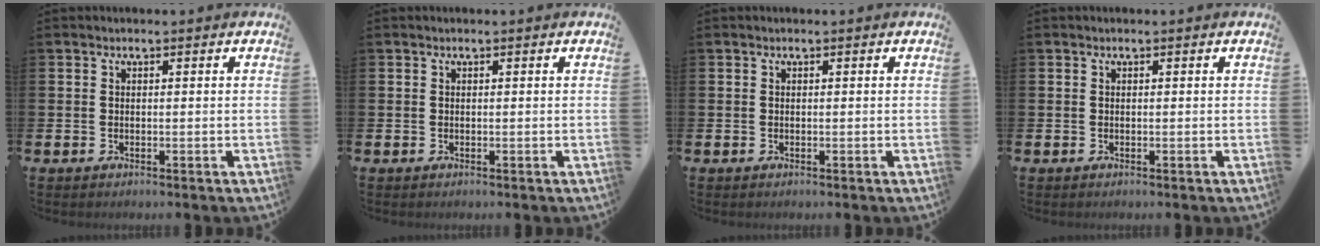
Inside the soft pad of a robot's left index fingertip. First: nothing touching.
{"total": 0.0}
{"total": 0.0}
{"total": 0.0}